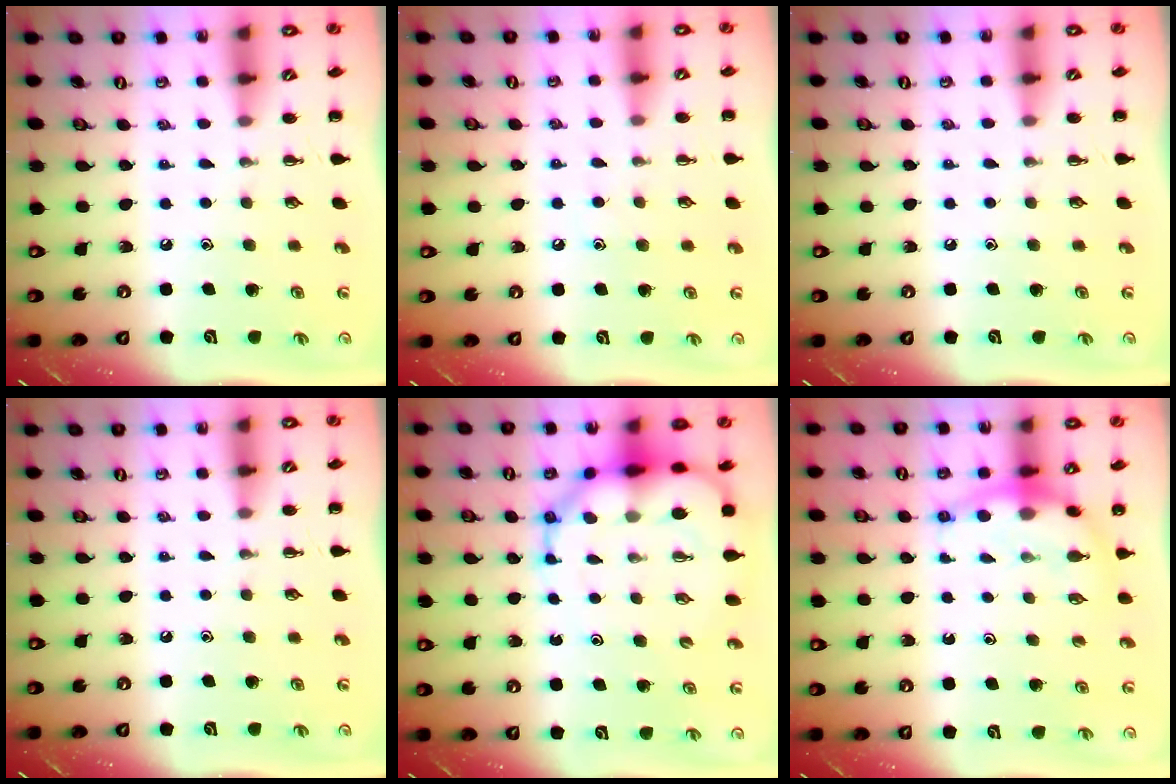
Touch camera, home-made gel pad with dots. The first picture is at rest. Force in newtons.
{"total": 6.1, "press": 5.9, "slide": 1.4}
{"total": 4.0, "press": 3.8, "slide": 1.2}
{"total": 0.0}
{"total": 12.5, "press": 12.0, "slide": 3.5}
{"total": 7.3, "press": 7.2, "slide": 1.3}